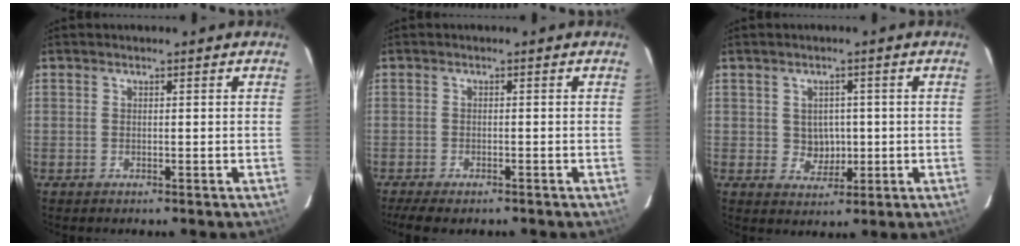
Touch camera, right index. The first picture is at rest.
{"total": 5.7, "force": [-4.6, 1.7, 3.0], "torque": [-0.076, -0.021, -0.076]}
{"total": 4.0, "force": [0.1, 3.8, 1.3], "torque": [-0.022, 0.007, 0.011]}